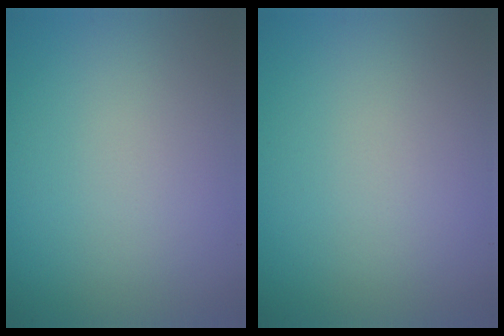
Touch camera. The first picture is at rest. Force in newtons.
{"total": 0.0}